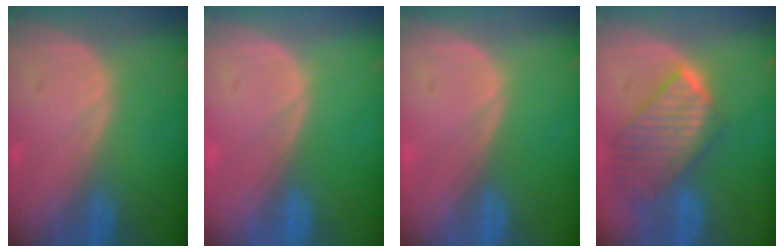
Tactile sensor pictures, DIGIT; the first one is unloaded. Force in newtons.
{"total": 0.0}
{"total": 0.0}
{"total": 9.7, "press": 8.5, "slide": 4.8}